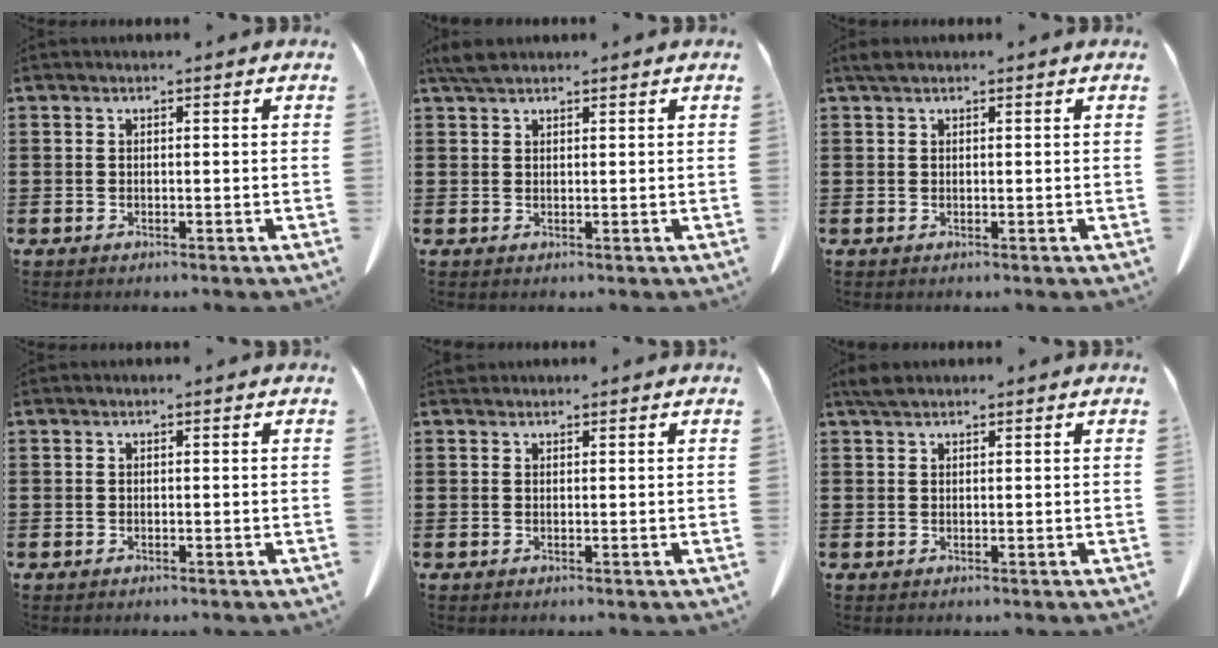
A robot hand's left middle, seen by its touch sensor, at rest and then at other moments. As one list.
[{"total": 2.3, "force": [1.8, 0.8, 1.1], "torque": [-0.029, 0.003, 0.036]}, {"total": 1.0, "force": [0.7, 0.5, 0.5], "torque": [-0.013, 0.002, 0.014]}, {"total": 0.0}, {"total": 0.8, "force": [0.7, 0.3, 0.1], "torque": [-0.005, 0.001, 0.014]}, {"total": 1.7, "force": [1.4, 0.7, 0.8], "torque": [-0.021, 0.002, 0.027]}]